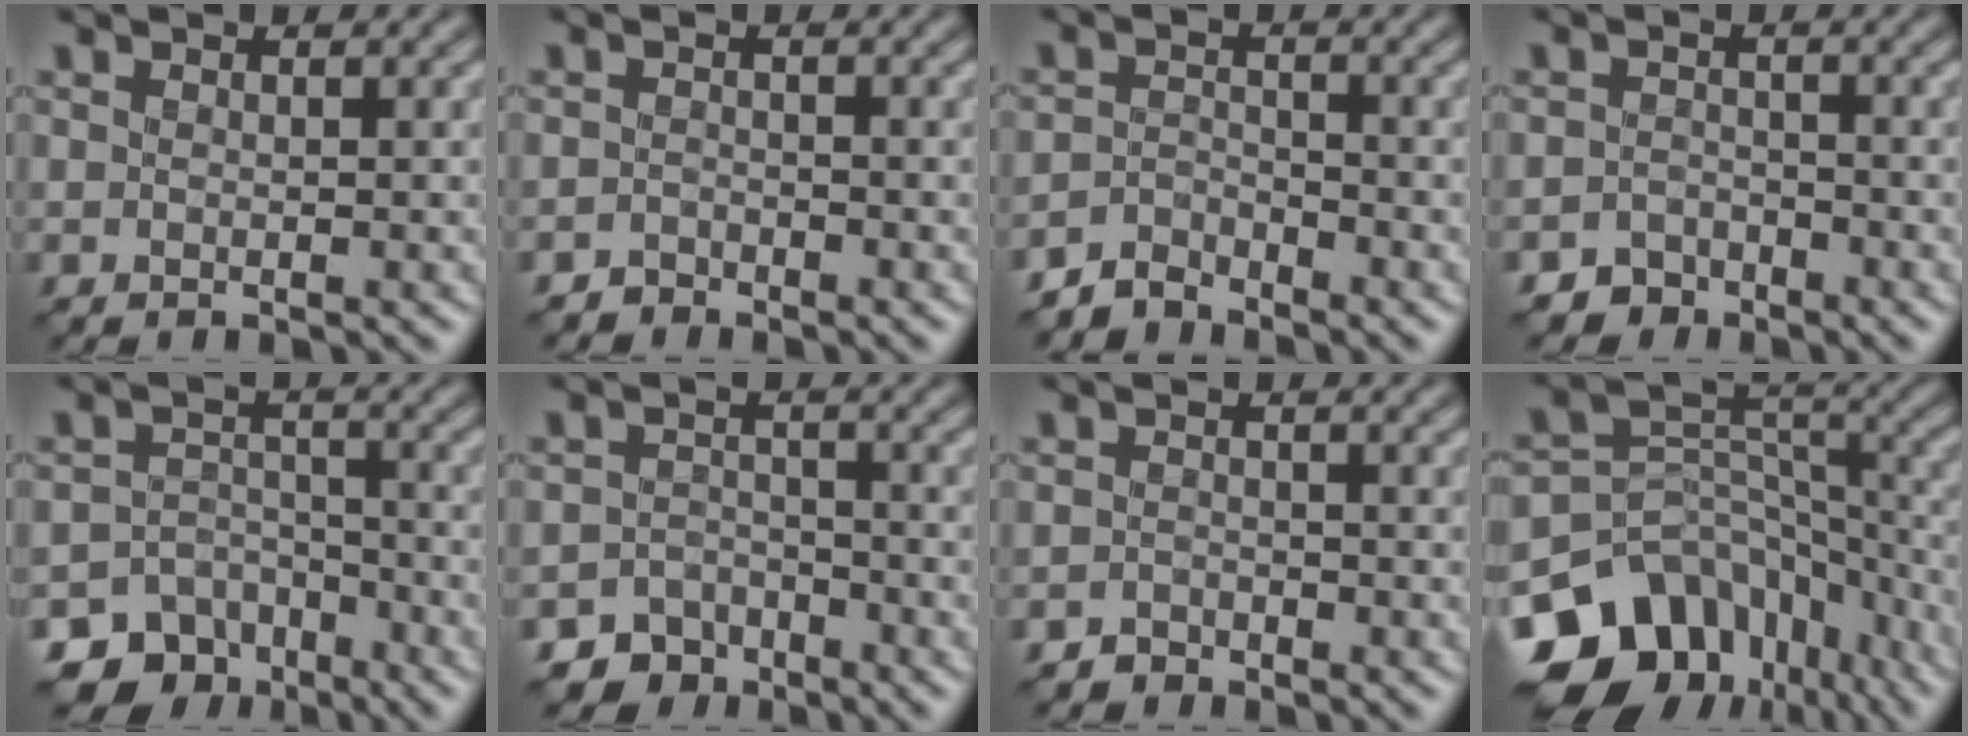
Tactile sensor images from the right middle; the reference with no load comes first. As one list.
[{"total": 1.2, "force": [-1.1, 0.3, -0.1], "torque": [0.002, 0.006, -0.025]}, {"total": 2.5, "force": [-2.4, 0.6, 0.2], "torque": [-0.006, 0.004, -0.057]}, {"total": 2.4, "force": [-2.1, 1.2, 0.0], "torque": [0.008, 0.005, -0.044]}, {"total": 7.1, "force": [-5.2, 4.7, 1.3], "torque": [0.002, -0.007, -0.080]}, {"total": 3.9, "force": [-3.2, 2.2, 0.2], "torque": [0.009, -0.003, -0.054]}, {"total": 1.2, "force": [-1.1, 0.4, -0.1], "torque": [0.002, 0.007, -0.024]}, {"total": 14.2, "force": [-8.4, 10.0, 5.5], "torque": [-0.130, 0.011, -0.121]}]